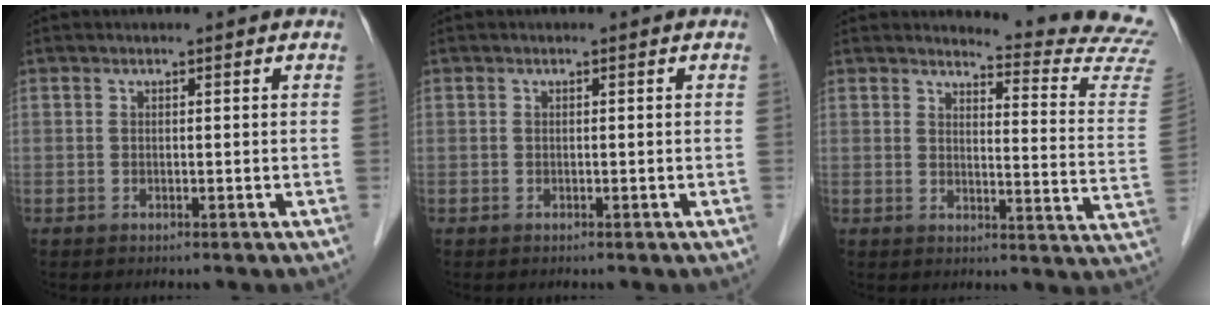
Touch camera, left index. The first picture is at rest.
{"total": 0.0}
{"total": 14.6, "force": [14.5, -1.3, 0.9], "torque": [0.001, -0.143, 0.139]}